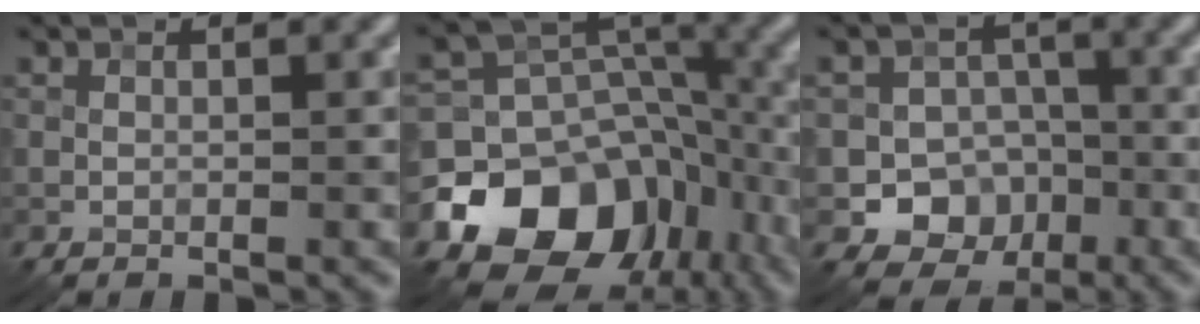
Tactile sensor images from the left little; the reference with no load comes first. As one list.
[{"total": 12.4, "force": [-5.6, 9.4, 5.9], "torque": [-0.103, -0.009, -0.099]}, {"total": 7.1, "force": [-2.7, 6.1, 2.2], "torque": [-0.007, -0.003, -0.066]}]